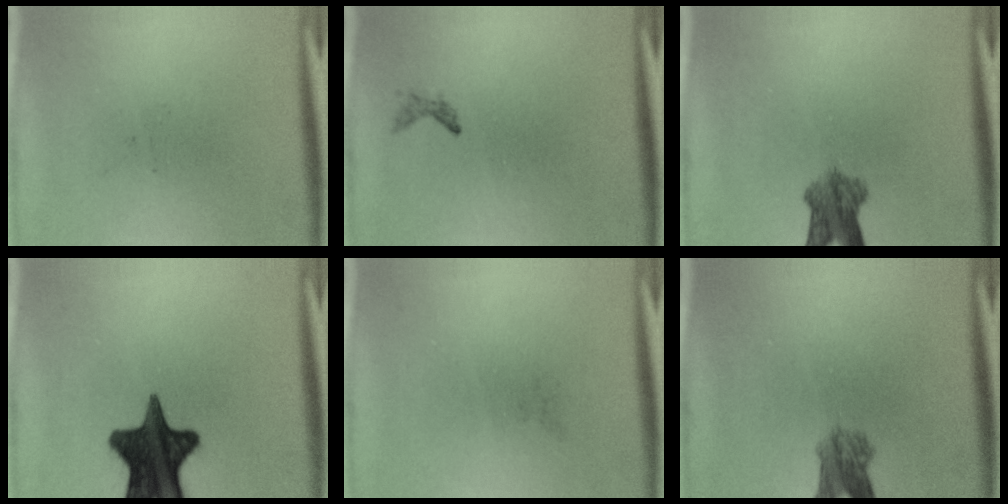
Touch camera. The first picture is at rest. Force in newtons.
{"total": 0.7}
{"total": 4.8}
{"total": 15.1}
{"total": 0.0}
{"total": 3.7}